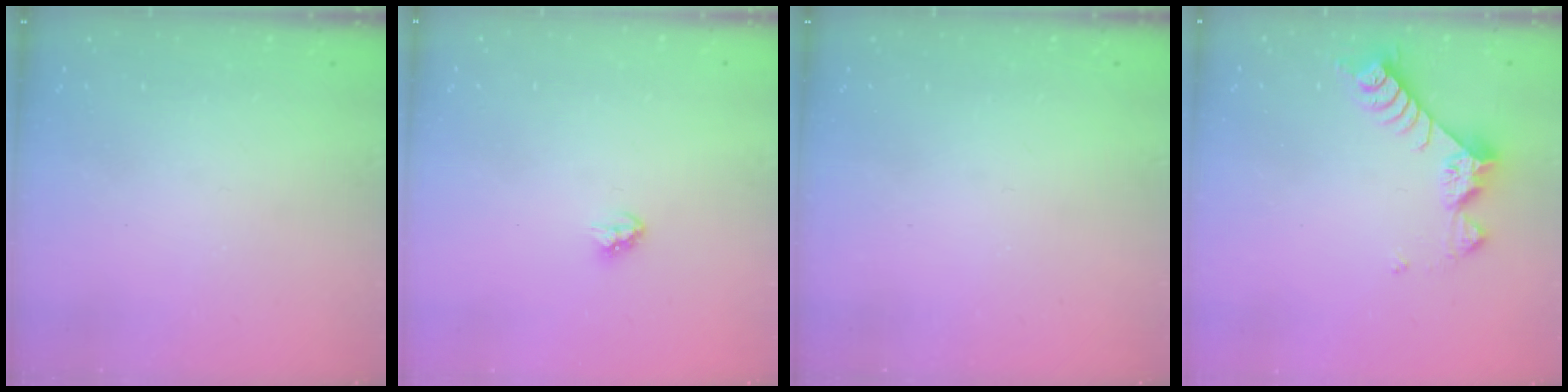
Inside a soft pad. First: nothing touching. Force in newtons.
{"total": 2.9, "press": 2.9, "slide": 0.2}
{"total": 0.0}
{"total": 8.3, "press": 8.3, "slide": 0.5}